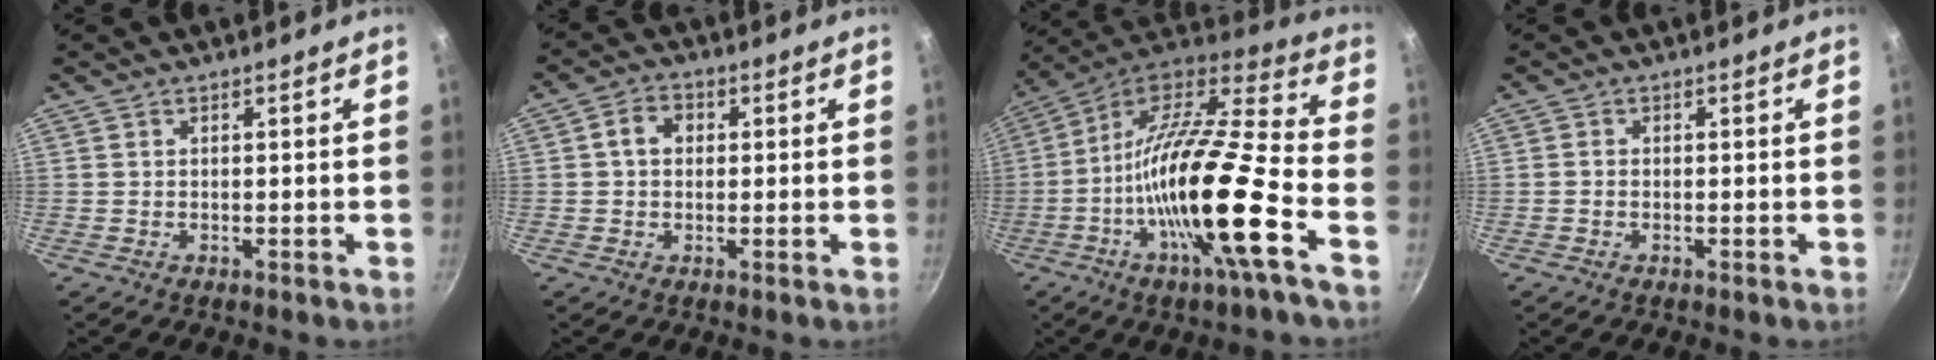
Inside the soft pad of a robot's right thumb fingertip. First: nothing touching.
{"total": 4.5, "force": [0.7, 3.6, 2.6], "torque": [-0.028, 0.010, 0.003]}
{"total": 23.9, "force": [-7.7, 4.0, 22.3], "torque": [-0.376, 0.027, -0.156]}
{"total": 0.7, "force": [-0.3, 0.6, 0.3], "torque": [-0.006, 0.002, -0.009]}